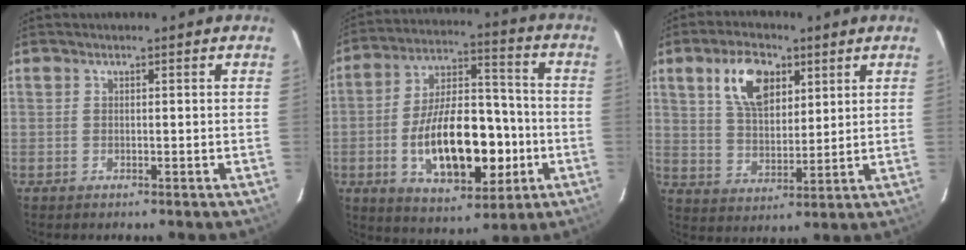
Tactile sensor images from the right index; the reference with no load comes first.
{"total": 19.5, "force": [-4.8, 9.8, 16.2], "torque": [-0.295, 0.016, -0.062]}
{"total": 11.0, "force": [5.2, 6.1, 7.6], "torque": [-0.138, 0.018, 0.098]}